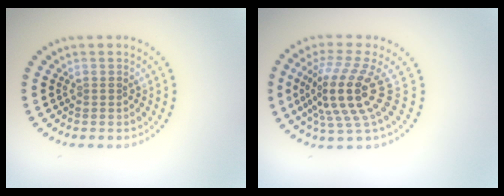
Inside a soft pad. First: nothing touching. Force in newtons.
{"total": 5.5, "press": 4.0, "slide": 3.8}